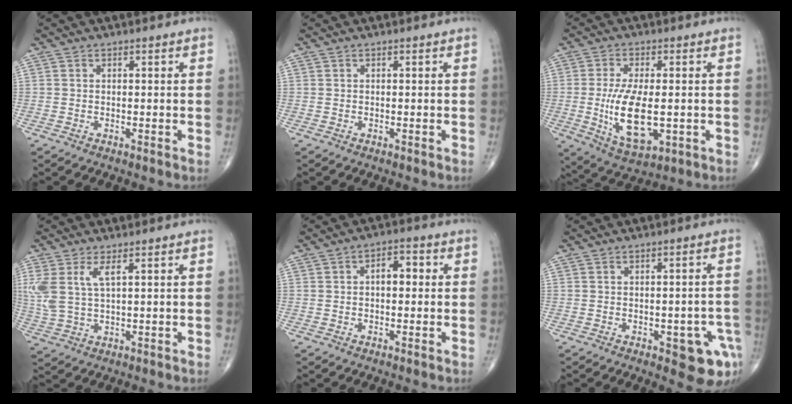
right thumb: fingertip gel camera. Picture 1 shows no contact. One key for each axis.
{"total": 0.0}
{"total": 12.7, "fx": -1.6, "fy": 5.7, "fz": 11.3, "tx": -0.207, "ty": -0.018, "tz": -0.017}
{"total": 7.4, "fx": 2.6, "fy": 2.9, "fz": 6.2, "tx": -0.158, "ty": -0.001, "tz": 0.062}
{"total": 6.5, "fx": 0.7, "fy": 3.7, "fz": 5.3, "tx": -0.057, "ty": 0.020, "tz": 0.000}
{"total": 13.3, "fx": -4.3, "fy": 5.5, "fz": 11.3, "tx": -0.092, "ty": 0.019, "tz": -0.038}